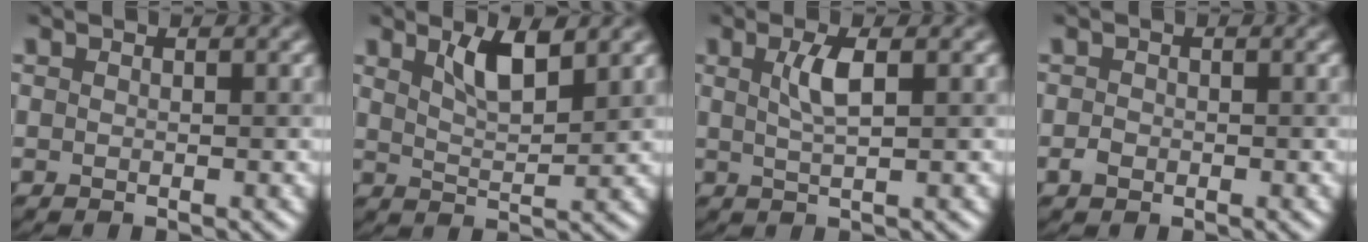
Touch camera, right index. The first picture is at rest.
{"total": 3.4, "force": [2.1, 0.8, 2.5], "torque": [-0.045, -0.001, 0.040]}
{"total": 2.7, "force": [0.7, 0.5, 2.5], "torque": [-0.045, 0.004, 0.012]}
{"total": 1.0, "force": [-0.3, 0.8, 0.5], "torque": [-0.008, -0.002, -0.010]}